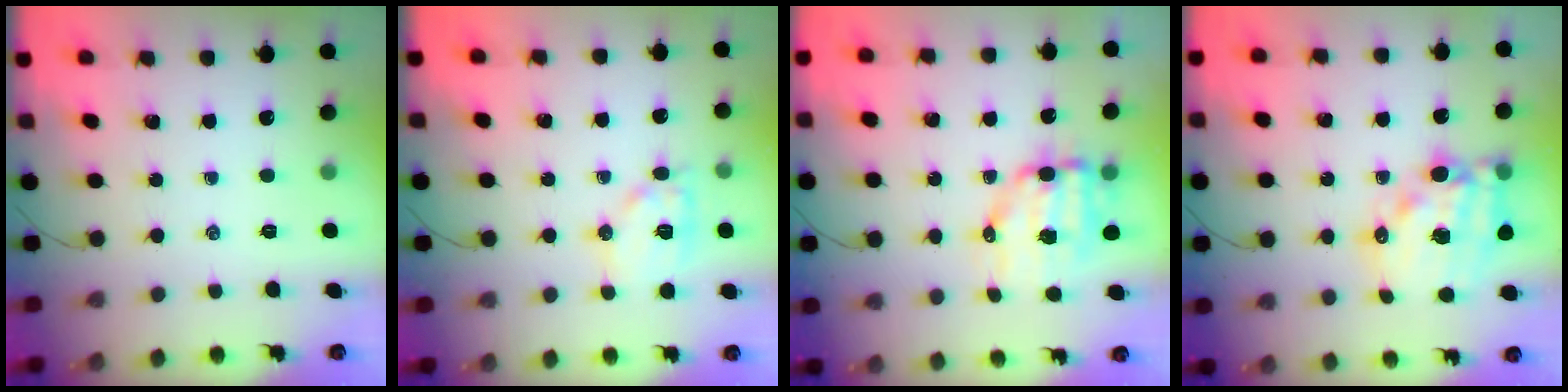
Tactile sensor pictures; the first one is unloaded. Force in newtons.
{"total": 10.8, "press": 10.7, "slide": 0.9}
{"total": 9.2, "press": 9.0, "slide": 1.9}
{"total": 17.4, "press": 17.0, "slide": 4.0}